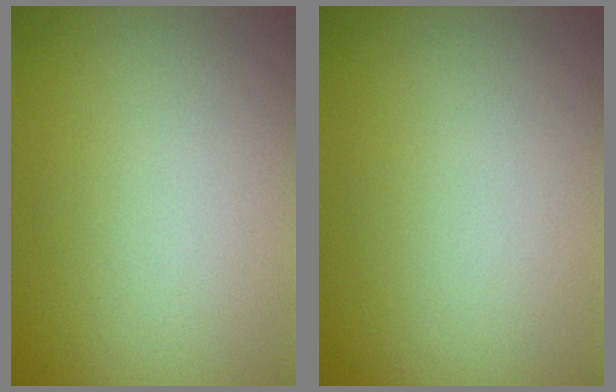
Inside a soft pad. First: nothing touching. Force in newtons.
{"total": 0.0}